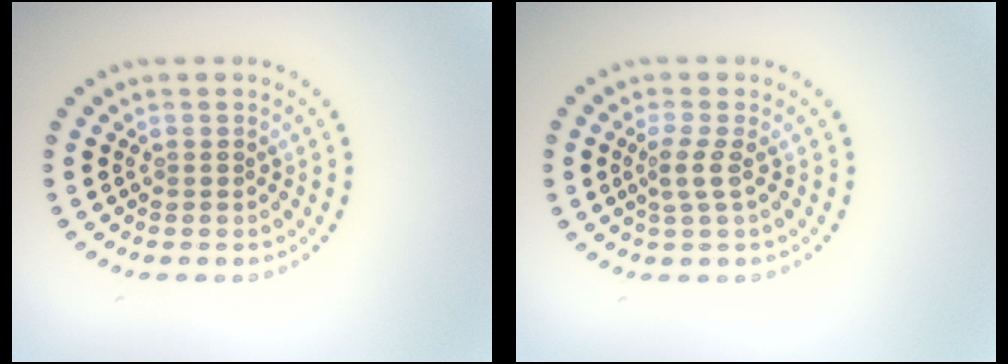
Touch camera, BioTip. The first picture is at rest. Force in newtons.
{"total": 1.8, "press": 1.3, "slide": 1.2}